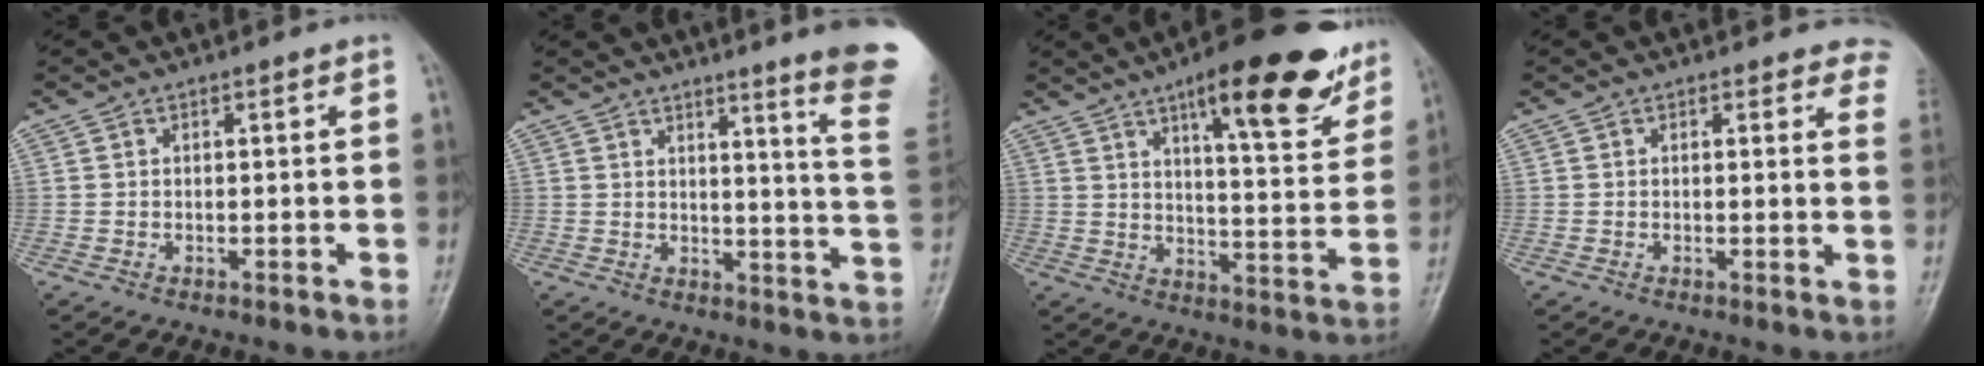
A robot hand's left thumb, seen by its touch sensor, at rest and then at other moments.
{"total": 15.0, "force": [10.9, -0.3, 10.4], "torque": [-0.112, -0.095, 0.116]}
{"total": 19.8, "force": [12.3, 5.4, 14.6], "torque": [-0.161, -0.051, 0.174]}
{"total": 5.8, "force": [5.2, 2.3, 1.5], "torque": [0.023, -0.018, 0.027]}